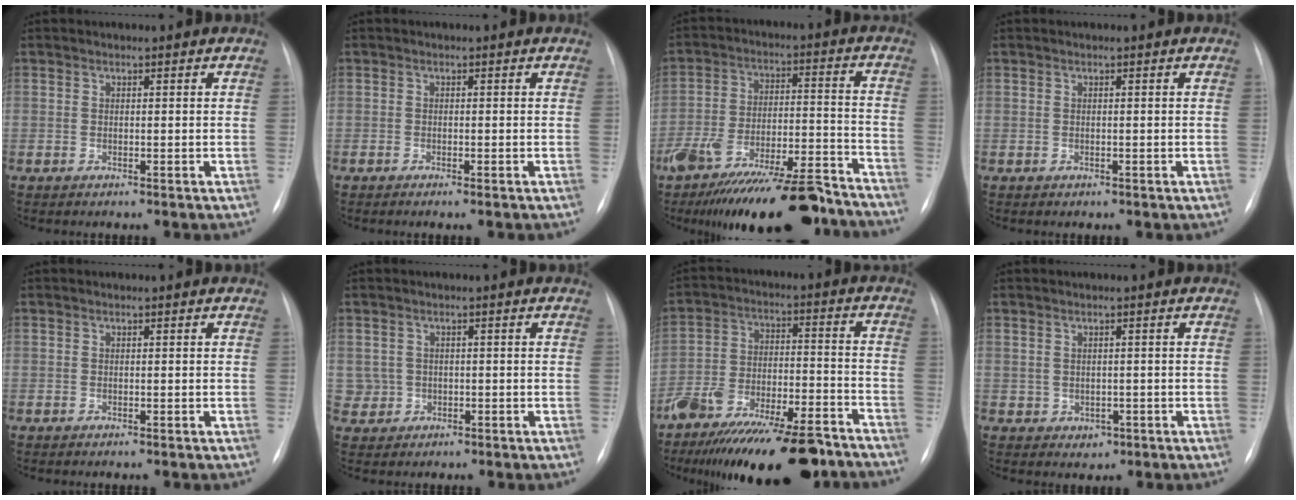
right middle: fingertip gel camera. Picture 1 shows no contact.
{"total": 1.0, "force": [-0.7, 0.0, 0.7], "torque": [-0.016, -0.002, -0.012]}
{"total": 25.5, "force": [-20.9, 5.4, 13.5], "torque": [-0.194, 0.001, -0.317]}
{"total": 0.0}
{"total": 0.0}
{"total": 2.9, "force": [-0.2, 2.9, 0.0], "torque": [0.007, 0.009, 0.001]}
{"total": 23.8, "force": [-19.4, 5.4, 12.8], "torque": [-0.176, 0.004, -0.299]}
{"total": 2.1, "force": [-0.5, 1.8, 0.8], "torque": [-0.011, 0.002, 0.002]}